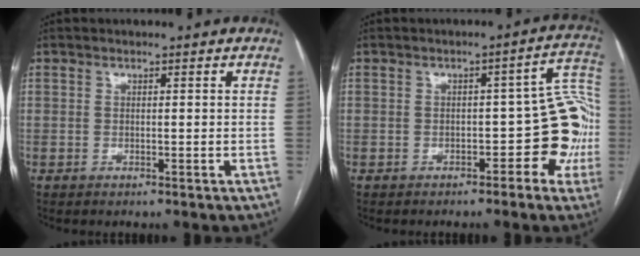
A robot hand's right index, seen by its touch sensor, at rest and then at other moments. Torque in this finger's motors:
{"motor_torque": [1.33, -0.35, 0.51, 0.06]}